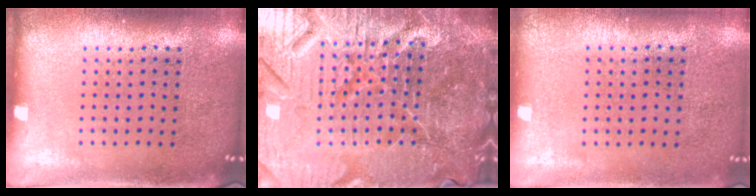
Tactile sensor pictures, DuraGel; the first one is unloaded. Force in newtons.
{"total": 7.2, "press": 6.4, "slide": 3.3}
{"total": 0.0}